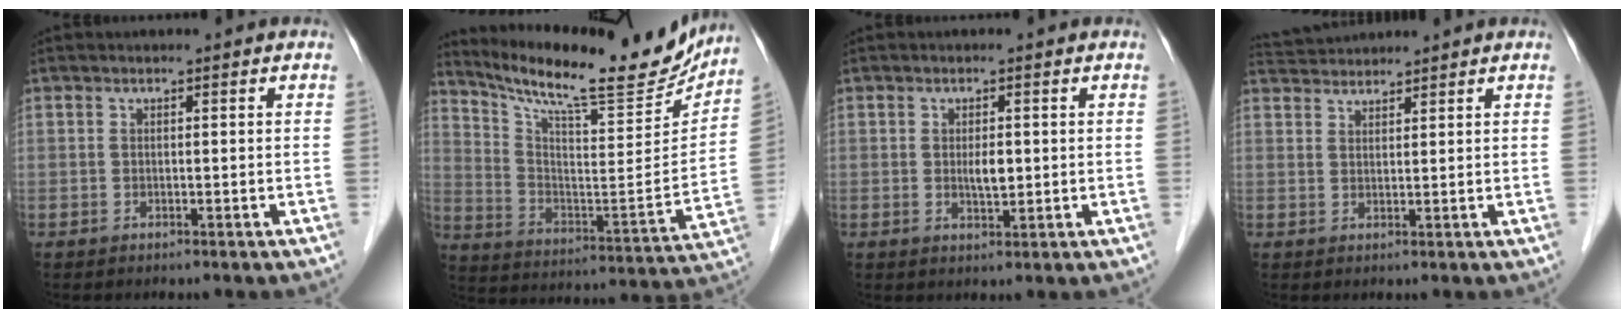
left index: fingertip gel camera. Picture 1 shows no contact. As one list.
[{"total": 22.5, "force": [20.1, 2.7, 9.6], "torque": [-0.167, -0.045, 0.298]}, {"total": 2.3, "force": [0.2, 0.8, 2.2], "torque": [-0.038, -0.003, 0.005]}, {"total": 4.5, "force": [4.5, 0.1, 0.4], "torque": [-0.013, 0.034, 0.084]}]